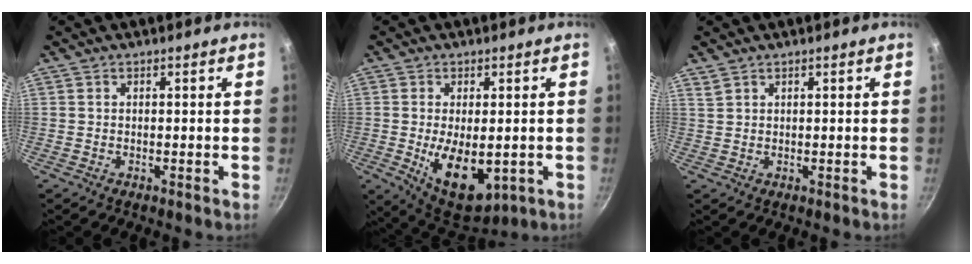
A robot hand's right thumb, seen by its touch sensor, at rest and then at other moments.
{"total": 11.8, "force": [-2.0, 6.3, 9.8], "torque": [-0.136, -0.008, -0.010]}
{"total": 1.4, "force": [1.1, 0.7, 0.4], "torque": [-0.007, 0.001, 0.025]}